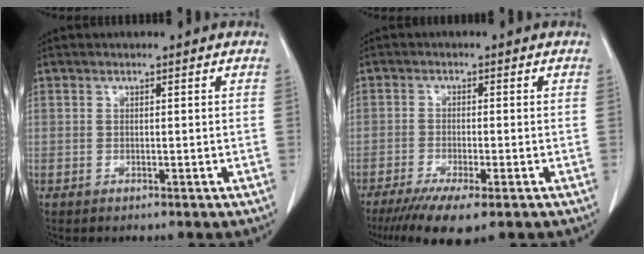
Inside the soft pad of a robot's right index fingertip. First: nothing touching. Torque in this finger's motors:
{"motor_torque": [-0.10, -0.17, 0.04, -0.01]}